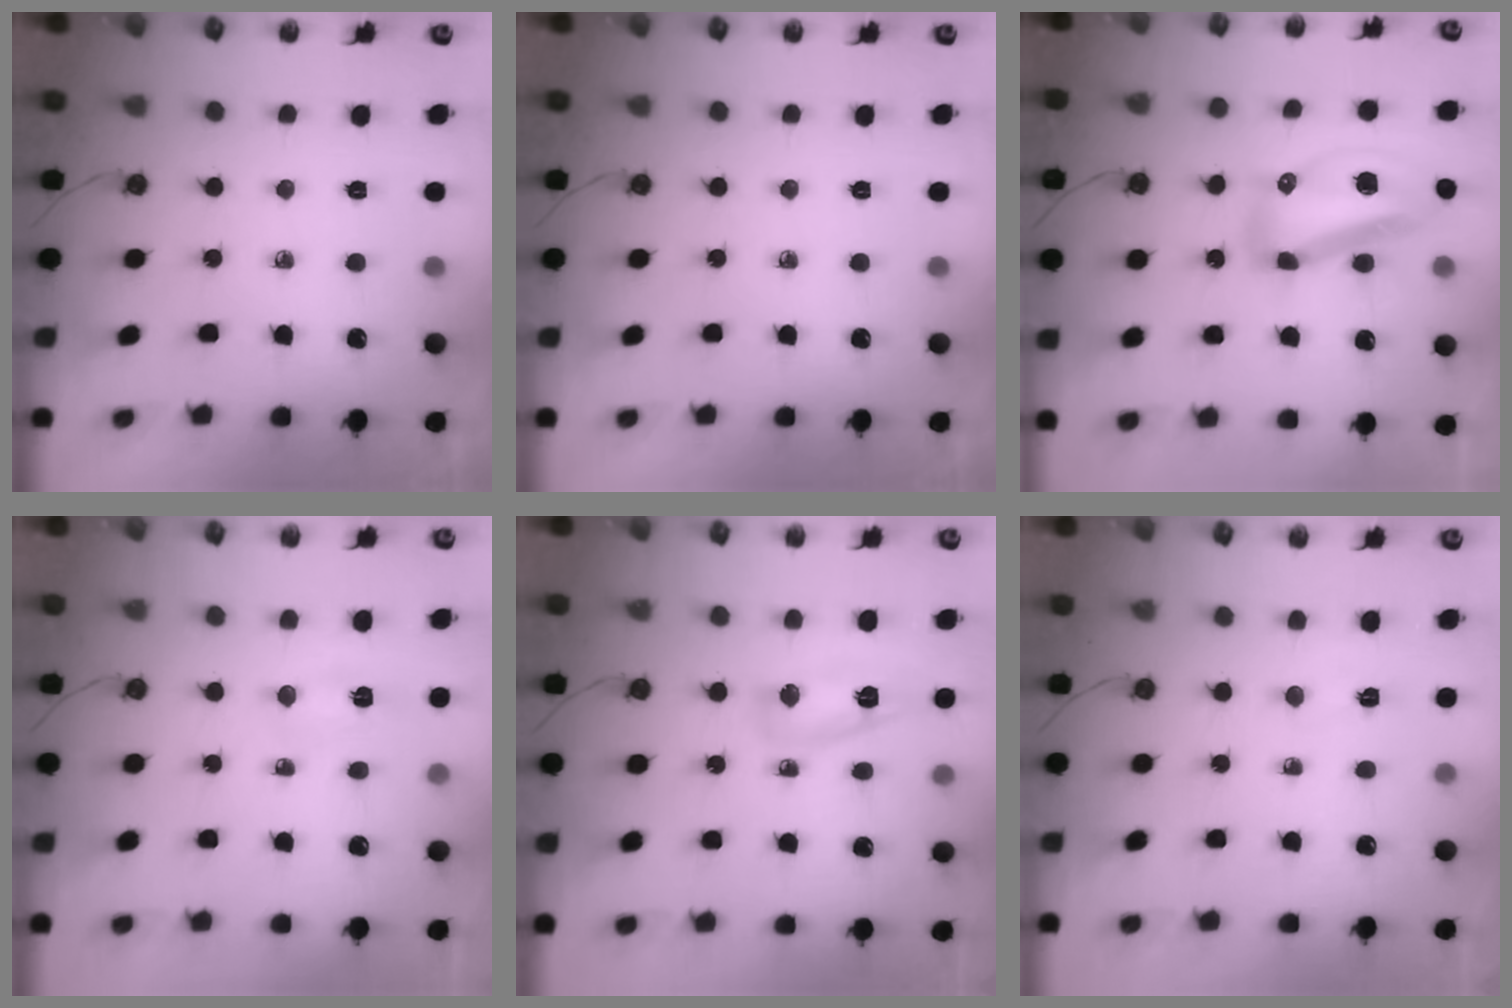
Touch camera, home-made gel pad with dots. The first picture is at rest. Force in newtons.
{"total": 0.0}
{"total": 14.7, "press": 14.6, "slide": 1.6}
{"total": 4.8, "press": 4.8, "slide": 0.6}
{"total": 6.7, "press": 6.6, "slide": 0.9}
{"total": 4.1, "press": 2.2, "slide": 3.4}